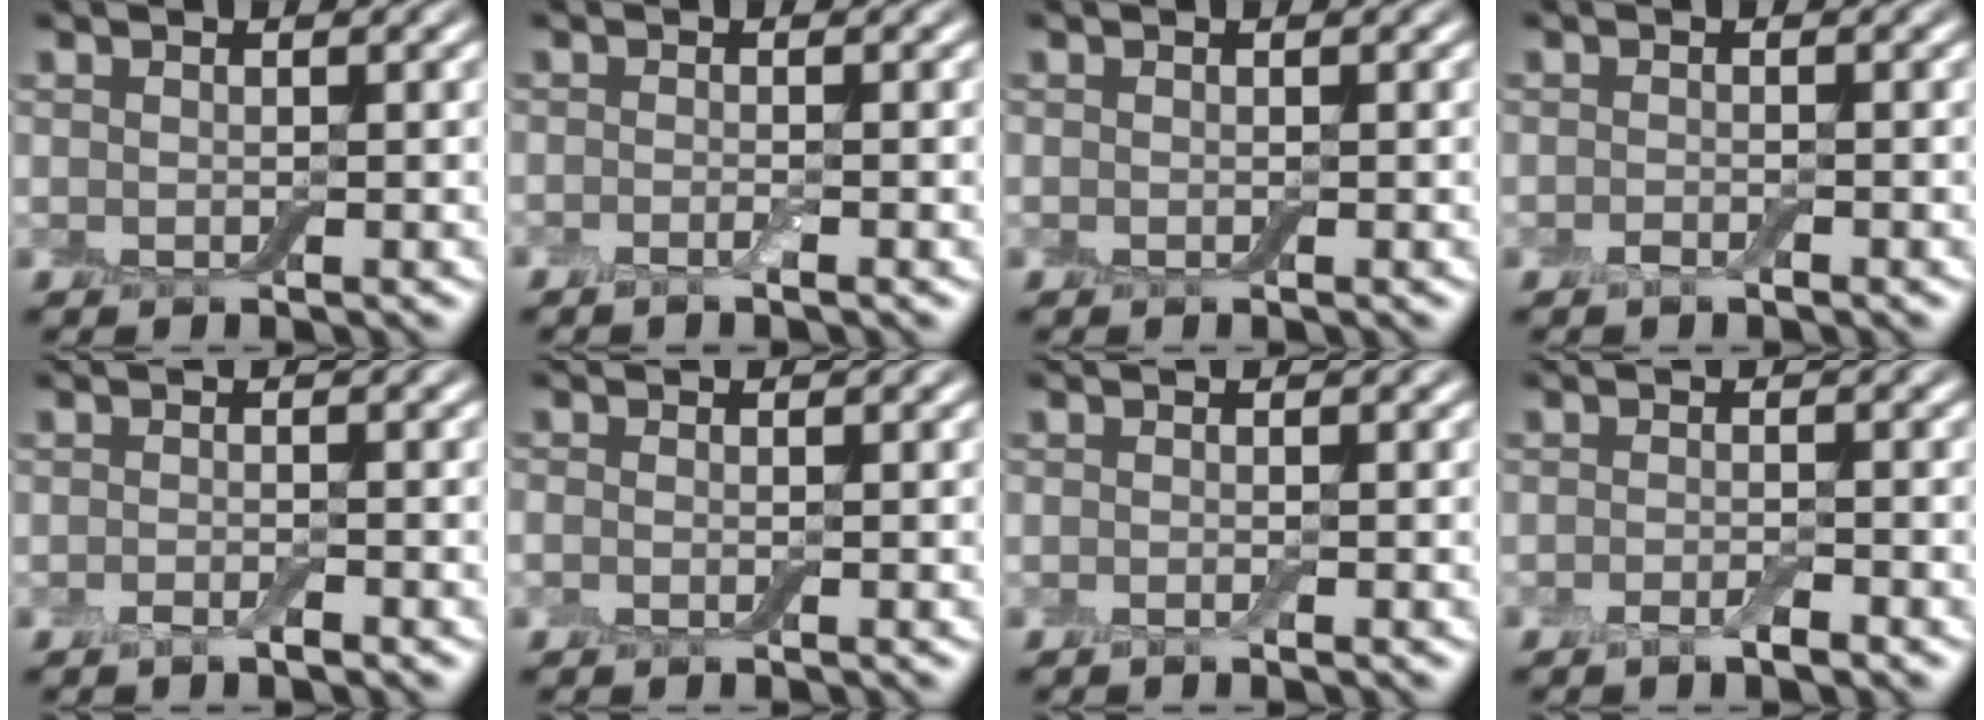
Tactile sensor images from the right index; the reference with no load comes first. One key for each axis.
{"total": 0.9, "fx": -0.5, "fy": 0.1, "fz": 0.7, "tx": -0.014, "ty": -0.004, "tz": -0.012}
{"total": 0.0}
{"total": 0.8, "fx": -0.5, "fy": 0.3, "fz": 0.5, "tx": -0.012, "ty": -0.001, "tz": -0.010}
{"total": 1.1, "fx": -0.7, "fy": 0.3, "fz": 0.8, "tx": -0.017, "ty": -0.003, "tz": -0.014}
{"total": 0.5, "fx": -0.2, "fy": 0.3, "fz": 0.4, "tx": -0.009, "ty": -0.002, "tz": -0.005}
{"total": 0.5, "fx": -0.3, "fy": 0.0, "fz": 0.4, "tx": -0.008, "ty": -0.003, "tz": -0.007}
{"total": 1.6, "fx": -1.0, "fy": 0.3, "fz": 1.2, "tx": -0.020, "ty": -0.003, "tz": -0.019}